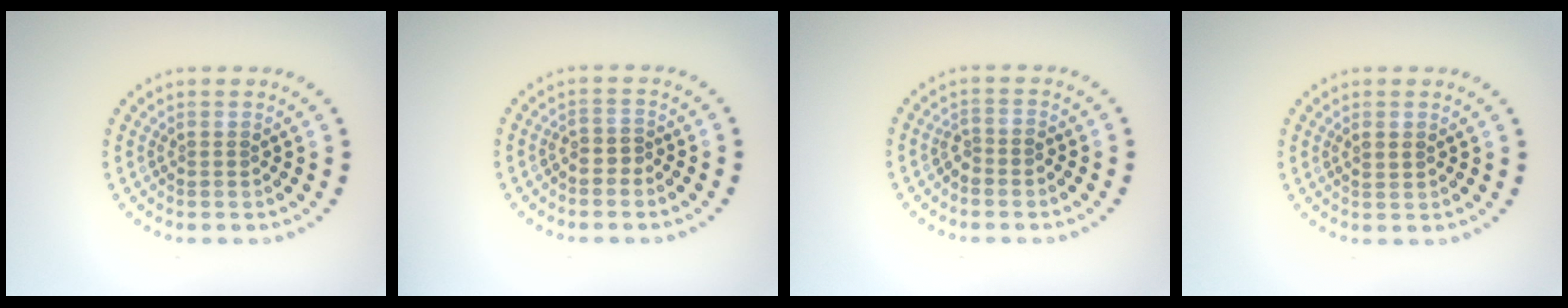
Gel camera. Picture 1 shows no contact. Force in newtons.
{"total": 1.0, "press": 0.8, "slide": 0.6}
{"total": 1.3, "press": 1.1, "slide": 0.7}
{"total": 0.6, "press": 0.6, "slide": 0.2}